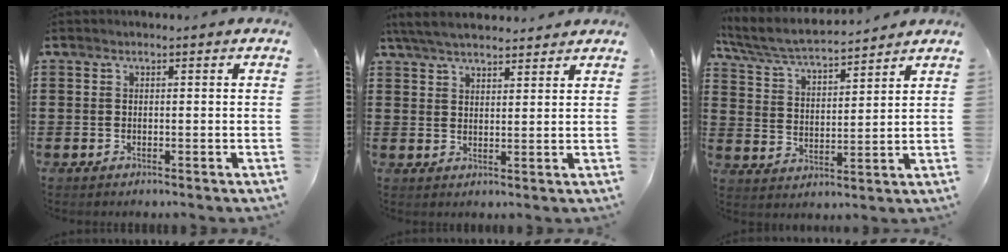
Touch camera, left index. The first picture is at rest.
{"total": 4.9, "force": [4.6, 0.8, 1.7], "torque": [-0.046, -0.007, 0.086]}
{"total": 5.7, "force": [5.3, 0.4, 2.1], "torque": [-0.065, -0.033, 0.088]}